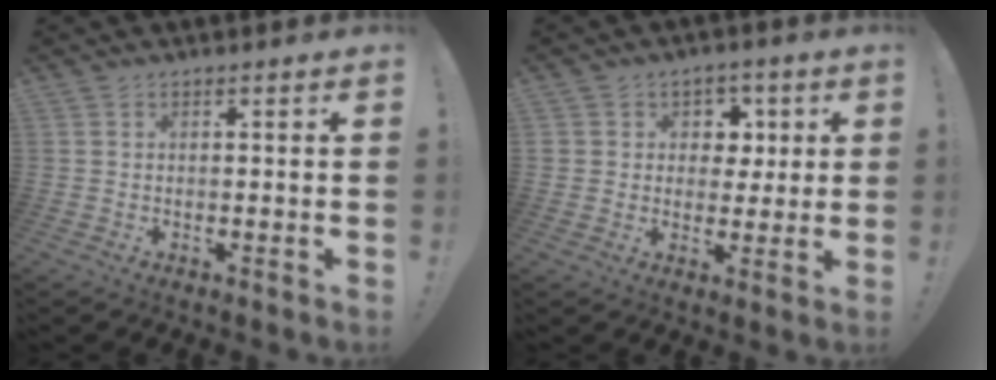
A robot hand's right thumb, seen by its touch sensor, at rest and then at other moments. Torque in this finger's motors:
{"motor_torque": [0.38, 0.26, 0.29, -0.21, 0.00]}